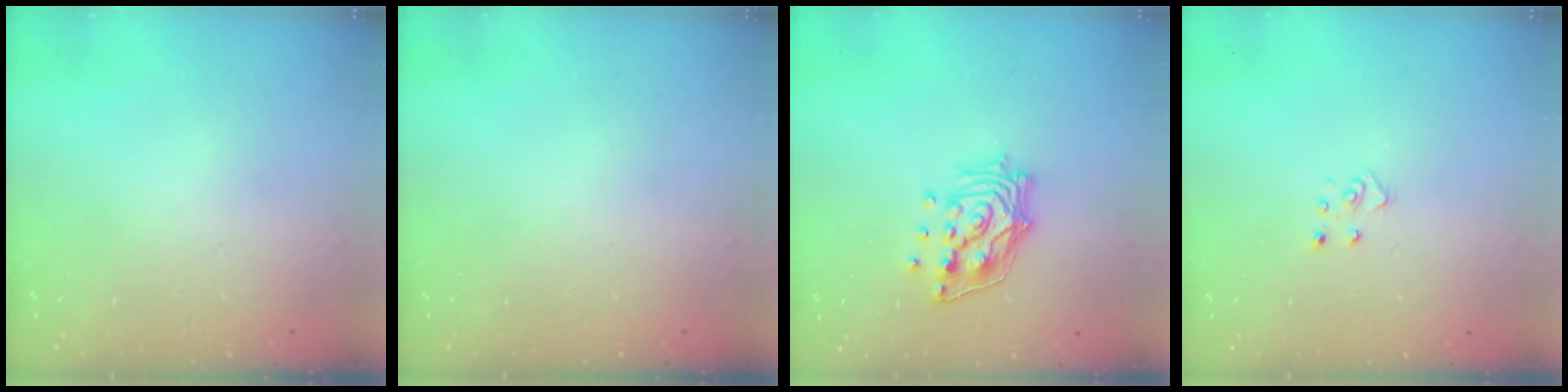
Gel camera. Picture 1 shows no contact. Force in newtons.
{"total": 0.0}
{"total": 13.9, "press": 13.8, "slide": 1.8}
{"total": 3.8, "press": 3.8, "slide": 0.4}